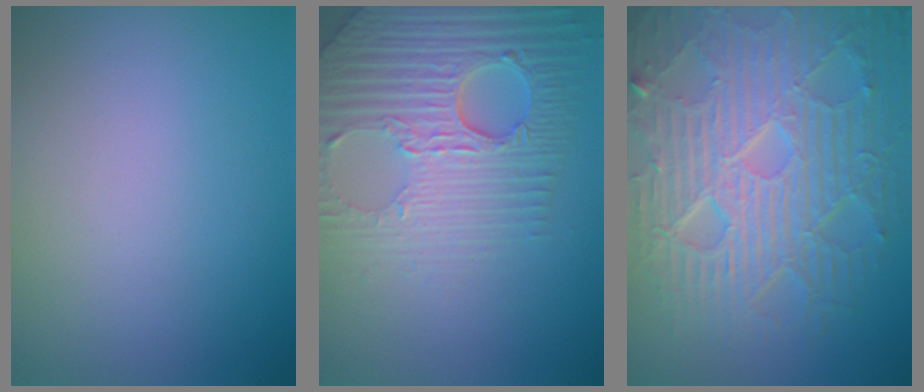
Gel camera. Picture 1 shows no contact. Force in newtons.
{"total": 7.1, "press": 5.7, "slide": 4.2}
{"total": 10.6, "press": 6.8, "slide": 8.1}